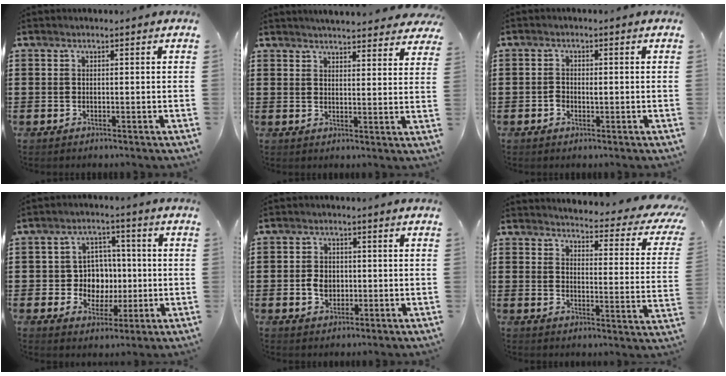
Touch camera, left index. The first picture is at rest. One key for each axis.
{"total": 4.2, "fx": 4.2, "fy": 0.0, "fz": 0.6, "tx": -0.017, "ty": -0.020, "tz": 0.074}
{"total": 1.5, "fx": -0.4, "fy": 1.0, "fz": 1.1, "tx": -0.023, "ty": 0.004, "tz": -0.008}
{"total": 6.7, "fx": -0.1, "fy": 6.1, "fz": 2.8, "tx": -0.061, "ty": 0.011, "tz": -0.003}
{"total": 3.8, "fx": -0.4, "fy": 2.9, "fz": 2.4, "tx": -0.043, "ty": 0.003, "tz": -0.012}
{"total": 3.7, "fx": 3.3, "fy": -0.1, "fz": 1.5, "tx": -0.033, "ty": -0.036, "tz": 0.046}